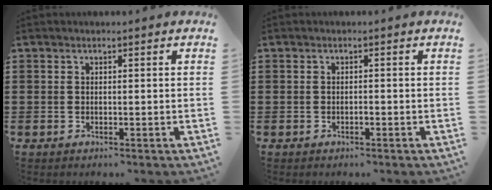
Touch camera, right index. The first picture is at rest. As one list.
[{"total": 0.6, "force": [-0.4, 0.2, 0.5], "torque": [-0.011, -0.003, -0.007]}]